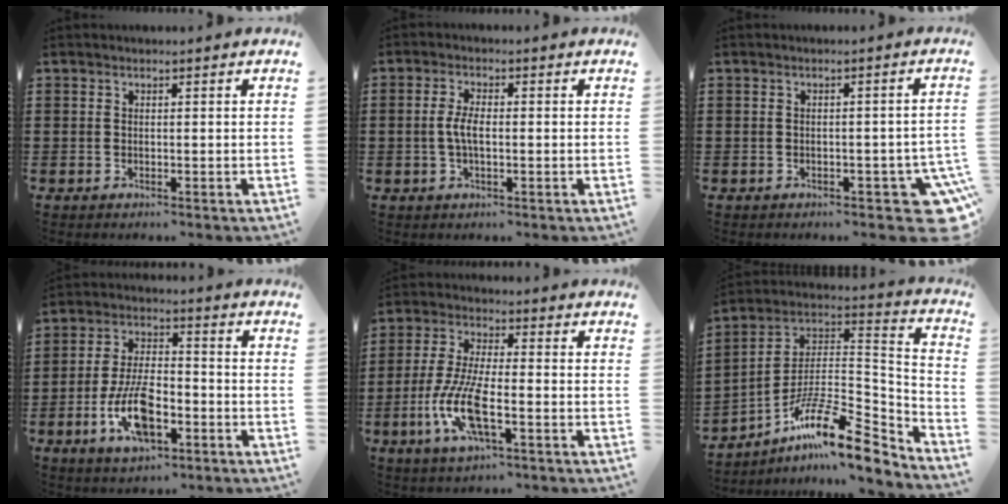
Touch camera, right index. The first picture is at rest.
{"total": 3.5, "force": [-0.4, 1.2, 3.2], "torque": [-0.074, -0.001, -0.014]}
{"total": 4.9, "force": [-2.9, 1.8, 3.5], "torque": [-0.056, -0.001, -0.048]}
{"total": 10.3, "force": [-4.1, 4.5, 8.3], "torque": [-0.178, 0.000, -0.075]}
{"total": 9.6, "force": [-3.8, 2.8, 8.3], "torque": [-0.188, -0.011, -0.072]}
{"total": 14.0, "force": [-8.8, 4.0, 10.2], "torque": [-0.172, 0.009, -0.160]}